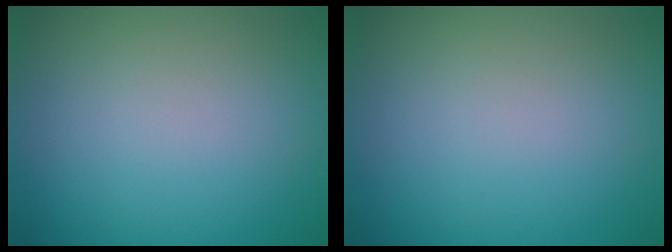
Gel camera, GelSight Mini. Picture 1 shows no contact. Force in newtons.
{"total": 0.0}